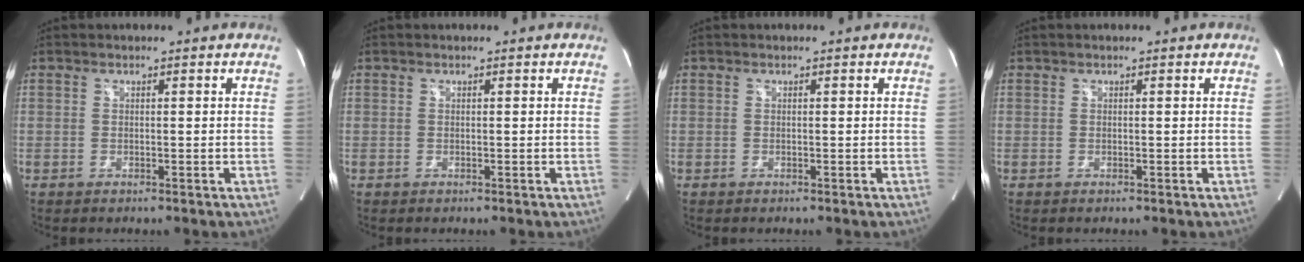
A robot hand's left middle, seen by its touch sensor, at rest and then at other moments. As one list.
[{"total": 0.0}, {"total": 0.0}, {"total": 0.0}]